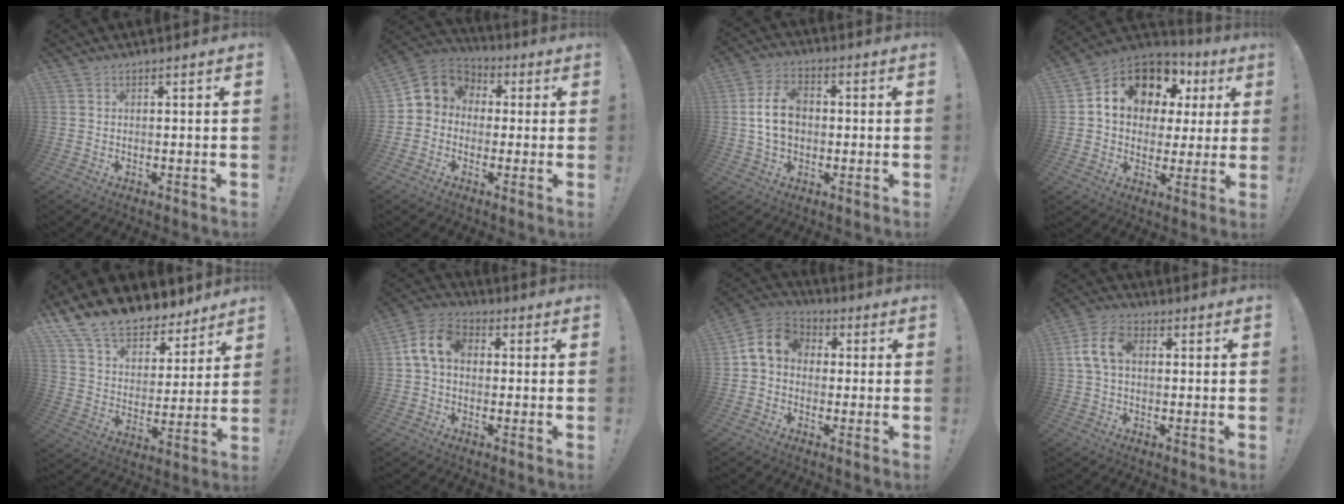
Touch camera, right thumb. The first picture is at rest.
{"total": 6.8, "force": [-0.2, 6.5, 2.1], "torque": [-0.023, 0.007, 0.002]}
{"total": 11.1, "force": [0.1, 8.1, 7.5], "torque": [-0.131, 0.011, 0.005]}
{"total": 13.7, "force": [6.5, 9.7, 7.0], "torque": [-0.111, -0.040, 0.123]}
{"total": 13.7, "force": [11.3, 6.4, 4.2], "torque": [-0.085, -0.088, 0.209]}
{"total": 10.1, "force": [1.5, 7.1, 6.9], "torque": [-0.127, 0.013, 0.030]}
{"total": 9.5, "force": [1.2, 7.8, 5.3], "torque": [-0.093, 0.017, 0.028]}
{"total": 9.1, "force": [1.2, 5.9, 6.8], "torque": [-0.136, 0.010, 0.022]}